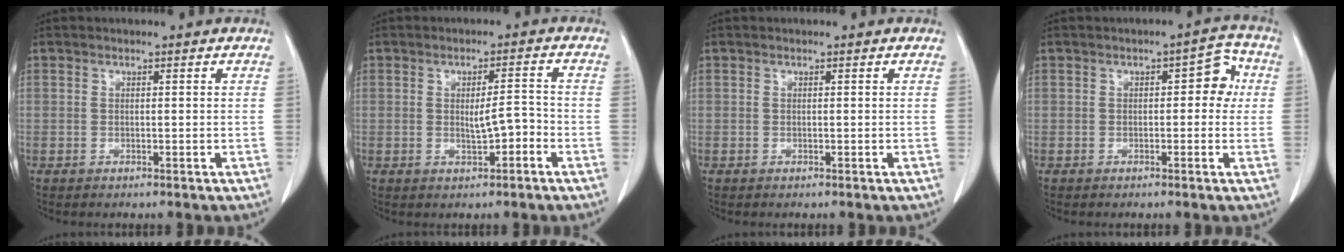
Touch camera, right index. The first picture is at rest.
{"total": 3.5, "force": [-1.1, 0.8, 3.2], "torque": [-0.047, 0.002, -0.015]}
{"total": 0.0}
{"total": 4.5, "force": [0.3, 2.4, 3.8], "torque": [-0.036, 0.026, 0.000]}